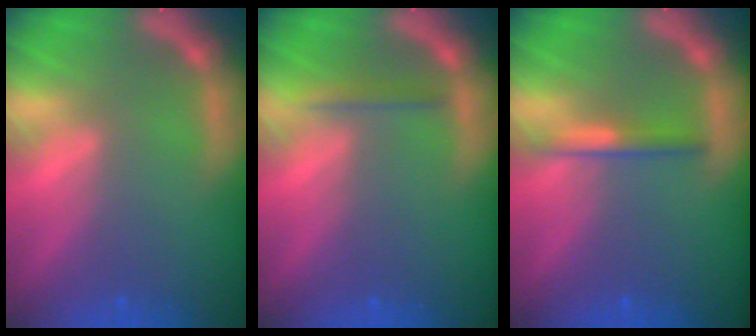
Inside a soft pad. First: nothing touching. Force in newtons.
{"total": 1.4}
{"total": 1.9}